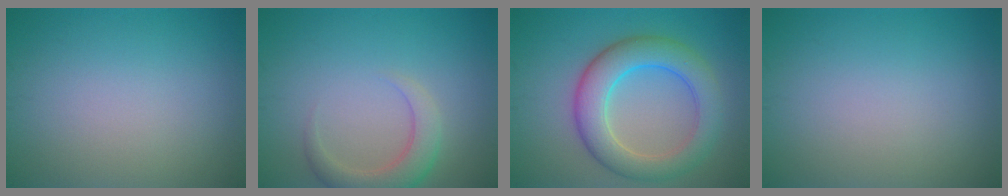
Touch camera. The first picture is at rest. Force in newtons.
{"total": 3.4, "press": 3.4, "slide": 0.3}
{"total": 6.8, "press": 6.8, "slide": 0.0}
{"total": 0.0}